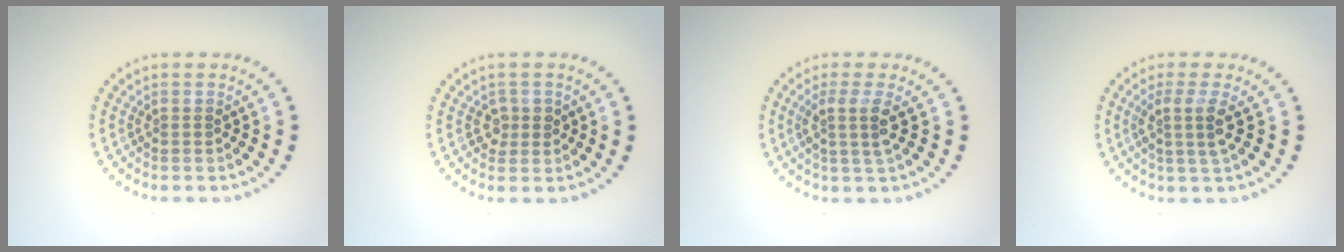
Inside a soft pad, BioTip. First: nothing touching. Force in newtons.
{"total": 1.6, "press": 1.4, "slide": 0.6}
{"total": 2.4, "press": 1.8, "slide": 1.6}
{"total": 2.5, "press": 1.9, "slide": 1.5}